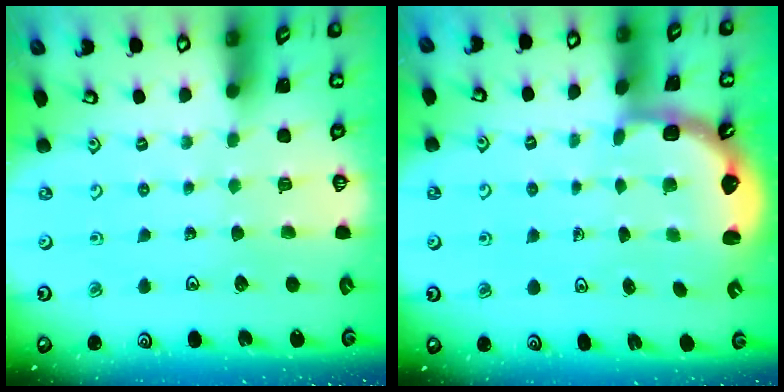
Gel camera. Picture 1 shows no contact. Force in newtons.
{"total": 2.5, "press": 2.1, "slide": 1.3}